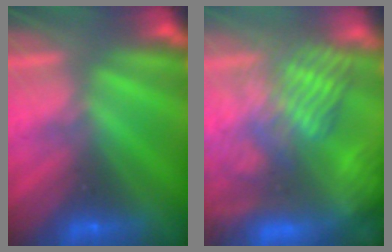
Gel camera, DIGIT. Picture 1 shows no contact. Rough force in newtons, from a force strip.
{"total": 9.5}